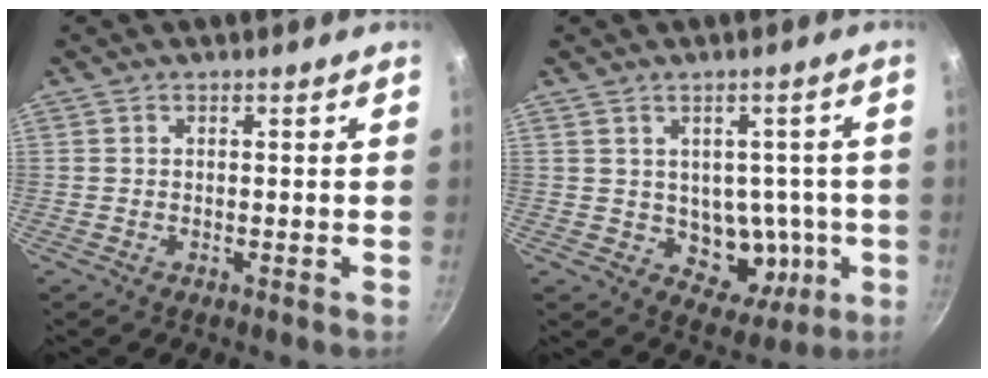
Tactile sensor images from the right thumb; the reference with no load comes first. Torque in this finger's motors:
{"motor_torque": [0.32, 0.44, 0.61, -0.19, 0.00]}